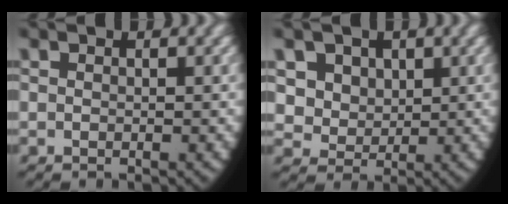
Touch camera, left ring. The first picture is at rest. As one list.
[{"total": 8.2, "force": [1.1, 7.5, 3.1], "torque": [-0.101, -0.024, 0.021]}]